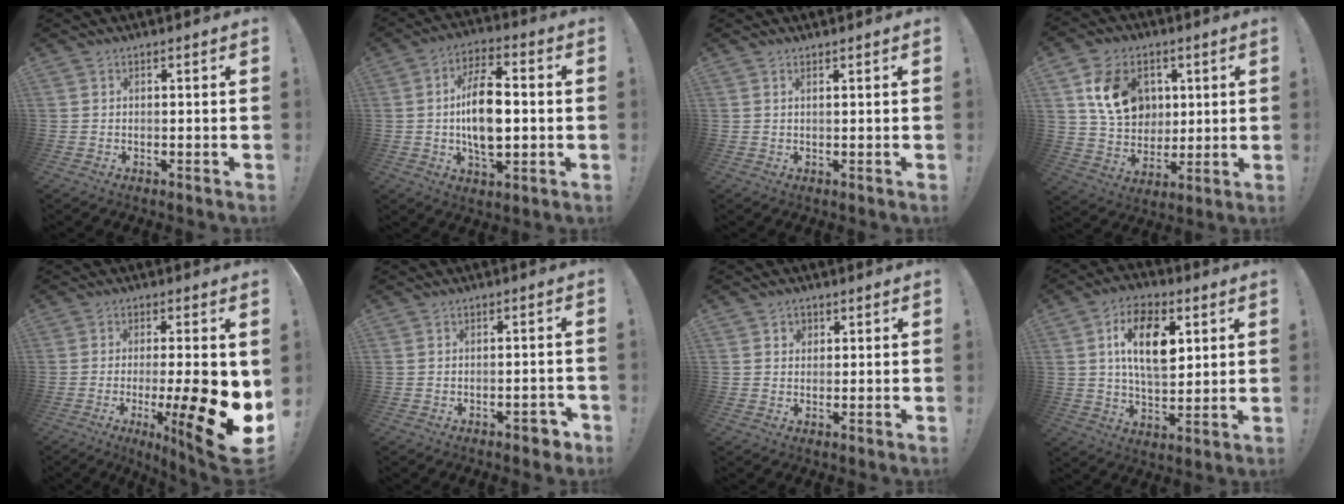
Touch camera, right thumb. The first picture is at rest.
{"total": 13.8, "force": [-0.4, 7.2, 11.8], "torque": [-0.202, 0.006, -0.009]}
{"total": 0.8, "force": [0.6, -0.3, 0.5], "torque": [-0.009, 0.001, 0.010]}
{"total": 15.1, "force": [5.4, 11.8, 7.8], "torque": [-0.120, -0.008, 0.111]}
{"total": 18.9, "force": [-2.8, 3.8, 18.3], "torque": [-0.258, -0.016, -0.033]}
{"total": 4.2, "force": [-2.5, 1.8, 2.8], "torque": [-0.031, 0.014, -0.041]}
{"total": 2.2, "force": [0.9, 2.0, 0.6], "torque": [-0.004, -0.004, 0.015]}
{"total": 15.0, "force": [4.5, 8.6, 11.4], "torque": [-0.193, -0.001, 0.078]}